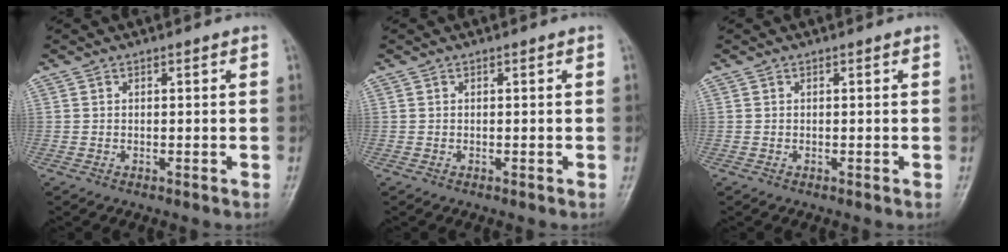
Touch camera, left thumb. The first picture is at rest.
{"total": 0.0}
{"total": 0.0}